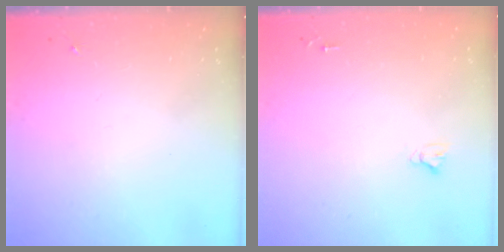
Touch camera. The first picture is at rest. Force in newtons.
{"total": 2.5, "press": 2.5, "slide": 0.2}